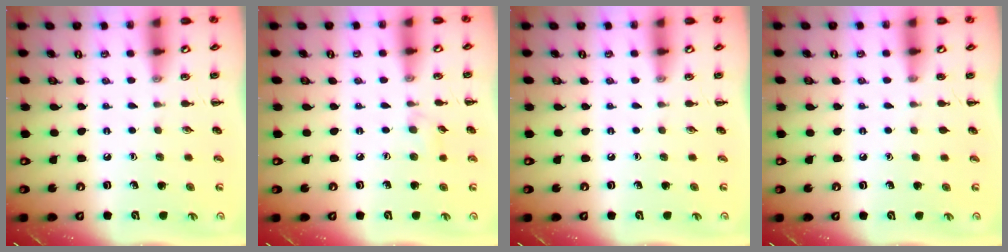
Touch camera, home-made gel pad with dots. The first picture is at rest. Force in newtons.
{"total": 5.3, "press": 4.9, "slide": 2.1}
{"total": 0.0}
{"total": 0.0}